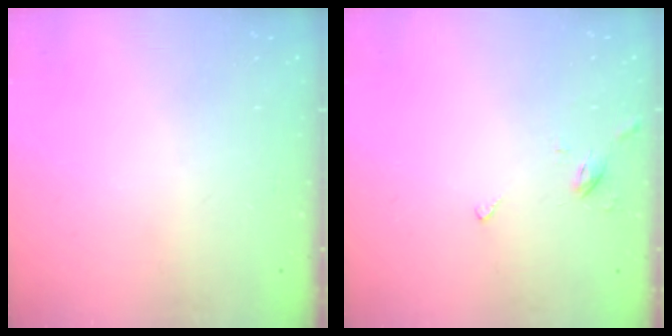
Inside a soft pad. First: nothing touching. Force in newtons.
{"total": 2.7, "press": 2.6, "slide": 0.7}